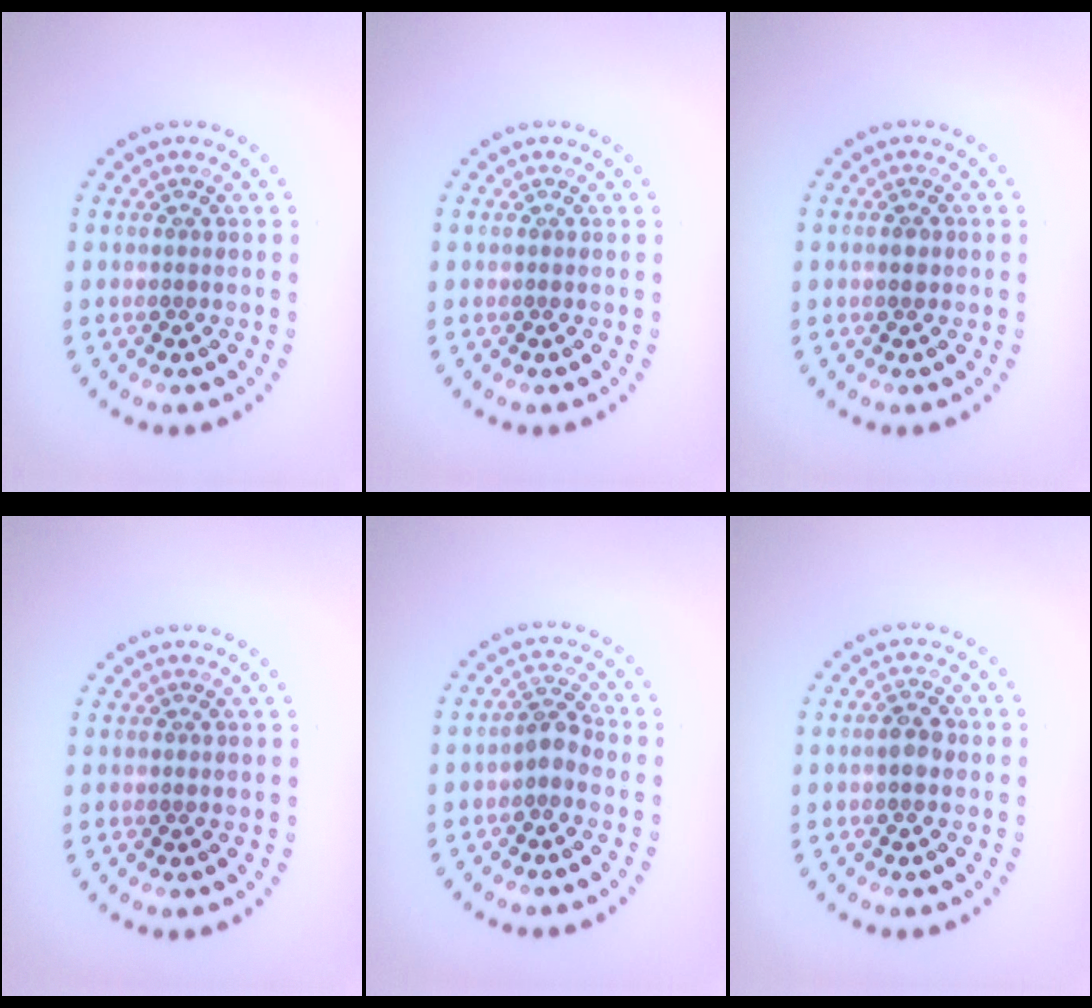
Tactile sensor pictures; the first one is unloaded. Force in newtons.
{"total": 0.0}
{"total": 1.3, "press": 1.3, "slide": 0.1}
{"total": 0.0}
{"total": 2.0, "press": 1.7, "slide": 1.0}
{"total": 1.9, "press": 1.9, "slide": 0.3}